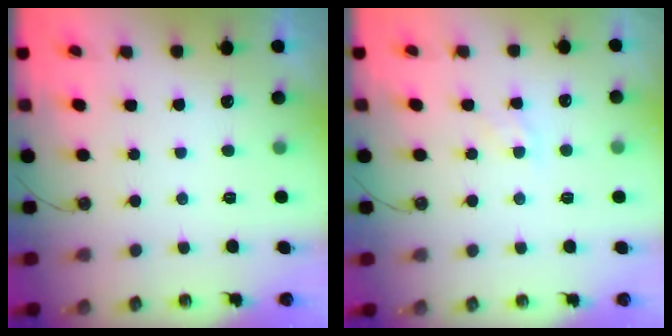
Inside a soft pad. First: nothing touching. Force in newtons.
{"total": 5.3, "press": 5.3, "slide": 0.7}